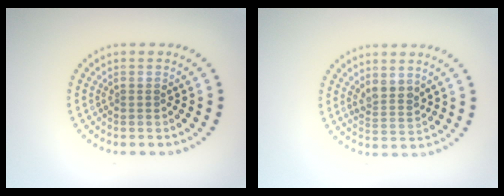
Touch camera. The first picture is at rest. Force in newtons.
{"total": 2.1, "press": 1.8, "slide": 1.0}